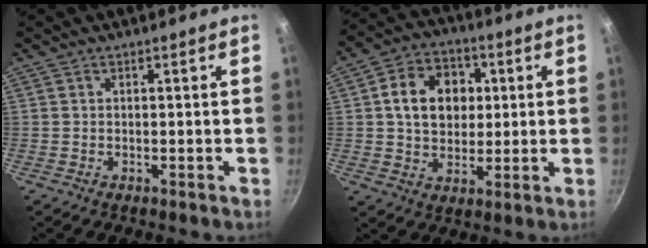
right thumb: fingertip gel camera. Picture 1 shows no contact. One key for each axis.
{"total": 12.8, "fx": 2.3, "fy": 10.2, "fz": 7.5, "tx": -0.095, "ty": 0.012, "tz": 0.033}